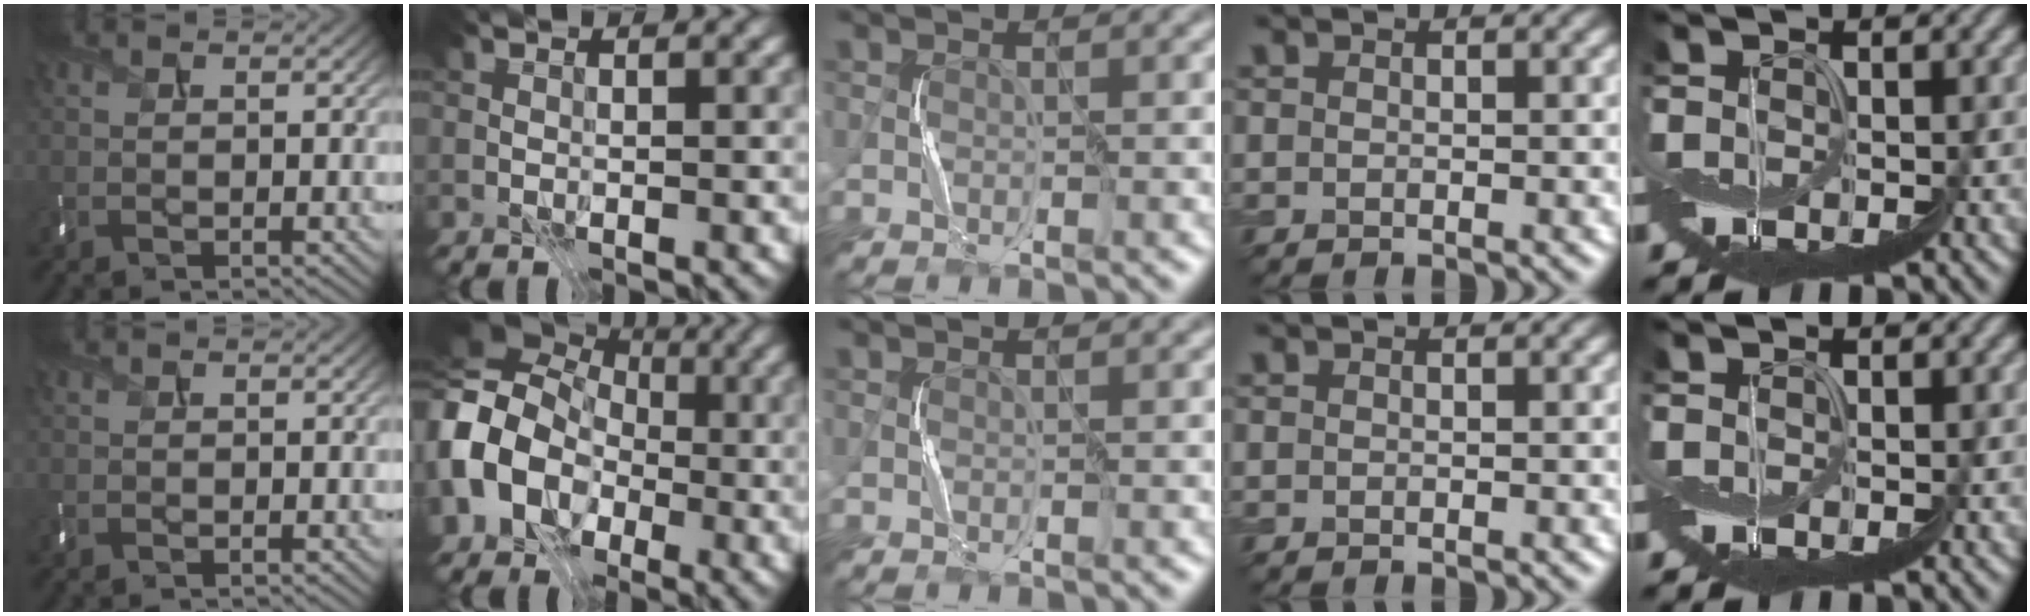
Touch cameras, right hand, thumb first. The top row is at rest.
{"index": {"total": 12.5, "force": [-1.3, 10.3, 6.9], "torque": [-0.155, -0.010, -0.054]}}